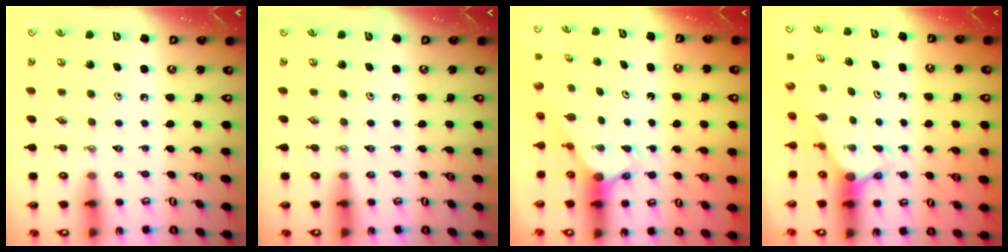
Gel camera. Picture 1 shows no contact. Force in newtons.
{"total": 0.0}
{"total": 2.7, "press": 2.7, "slide": 0.0}
{"total": 2.9, "press": 2.9, "slide": 0.0}